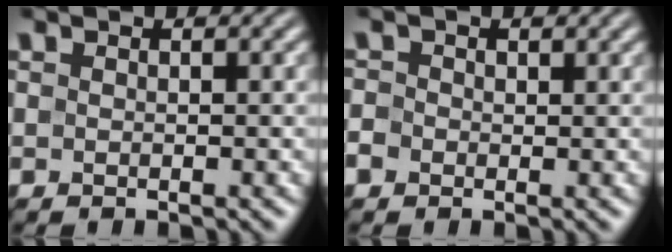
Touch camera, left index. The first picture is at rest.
{"total": 1.3, "force": [-0.2, 1.2, 0.4], "torque": [-0.010, -0.001, -0.010]}